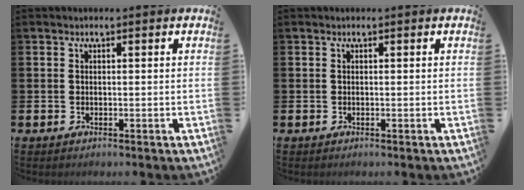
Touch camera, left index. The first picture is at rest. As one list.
[{"total": 0.0}]